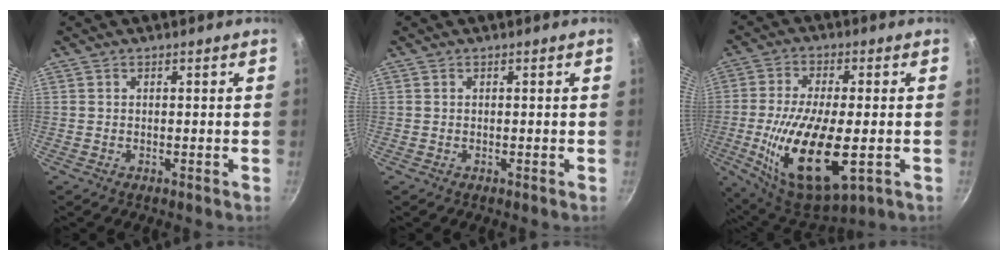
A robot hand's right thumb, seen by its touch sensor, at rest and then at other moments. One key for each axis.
{"total": 0.0}
{"total": 19.8, "fx": -4.0, "fy": 8.1, "fz": 17.6, "tx": -0.328, "ty": -0.005, "tz": -0.065}